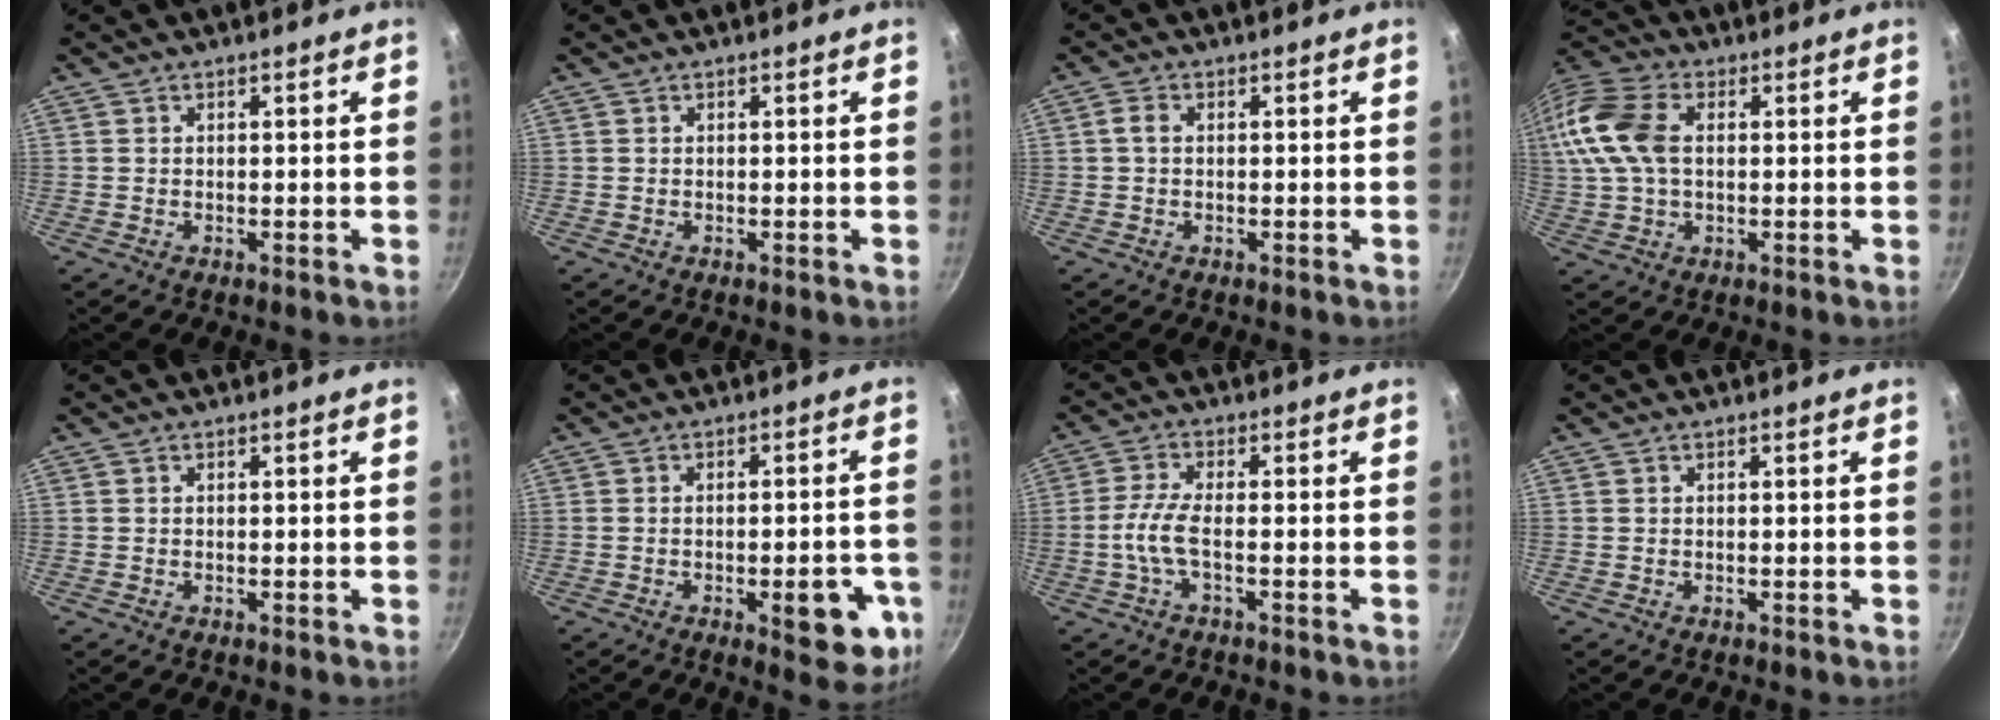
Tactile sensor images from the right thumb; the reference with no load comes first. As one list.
[{"total": 0.0}, {"total": 1.7, "force": [0.0, 1.2, 1.2], "torque": [-0.026, 0.007, 0.000]}, {"total": 17.7, "force": [2.7, 11.8, 13.0], "torque": [-0.299, 0.030, 0.041]}, {"total": 0.0}, {"total": 10.5, "force": [-3.8, 4.2, 8.9], "torque": [-0.082, 0.017, -0.043]}, {"total": 5.1, "force": [-1.6, 1.2, 4.7], "torque": [-0.119, 0.014, -0.038]}, {"total": 0.0}]